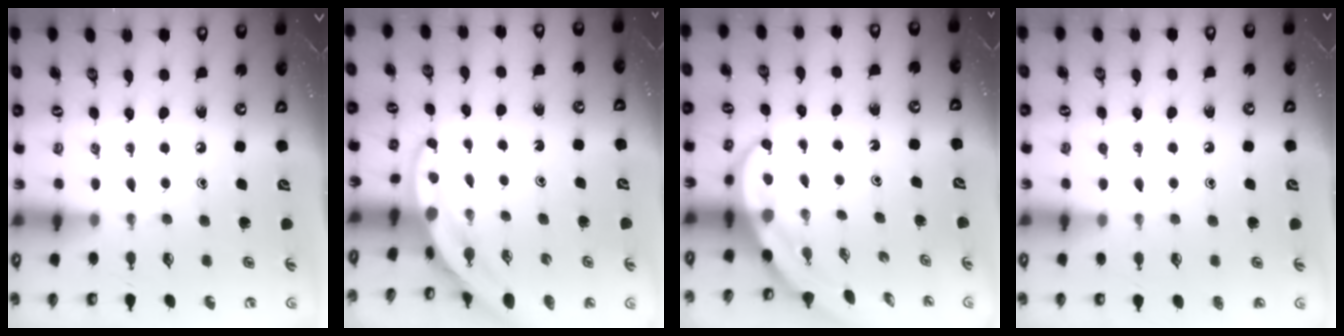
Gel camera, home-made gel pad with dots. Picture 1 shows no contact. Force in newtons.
{"total": 3.6, "press": 3.6, "slide": 0.1}
{"total": 4.0, "press": 4.0, "slide": 0.3}
{"total": 1.0, "press": 1.0, "slide": 0.1}